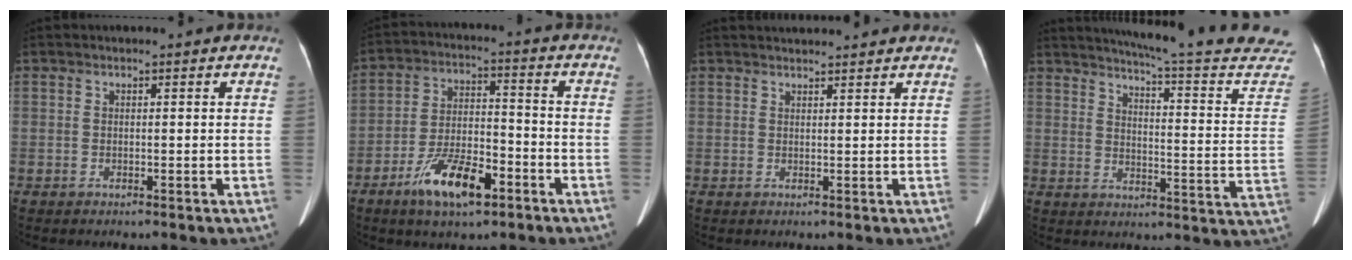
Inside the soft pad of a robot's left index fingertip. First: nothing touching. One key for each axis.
{"total": 10.5, "fx": -6.0, "fy": 3.5, "fz": 7.9, "tx": -0.153, "ty": 0.001, "tz": -0.103}
{"total": 5.4, "fx": 5.2, "fy": 0.1, "fz": 1.2, "tx": -0.017, "ty": 0.031, "tz": 0.063}
{"total": 26.3, "fx": 24.4, "fy": 0.4, "fz": 9.8, "tx": -0.137, "ty": -0.111, "tz": 0.282}